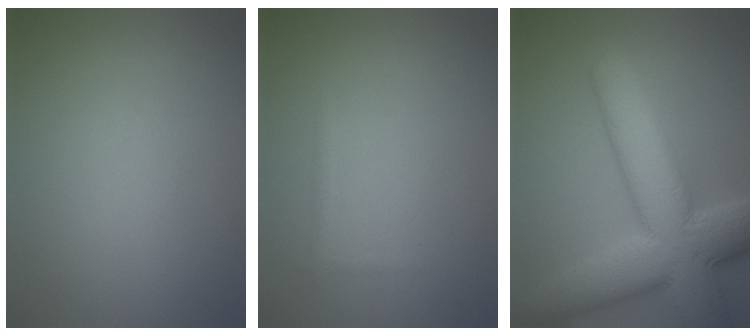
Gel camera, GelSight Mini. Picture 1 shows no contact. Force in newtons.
{"total": 0.6, "press": 0.6, "slide": 0.0}
{"total": 11.7, "press": 11.7, "slide": 0.2}